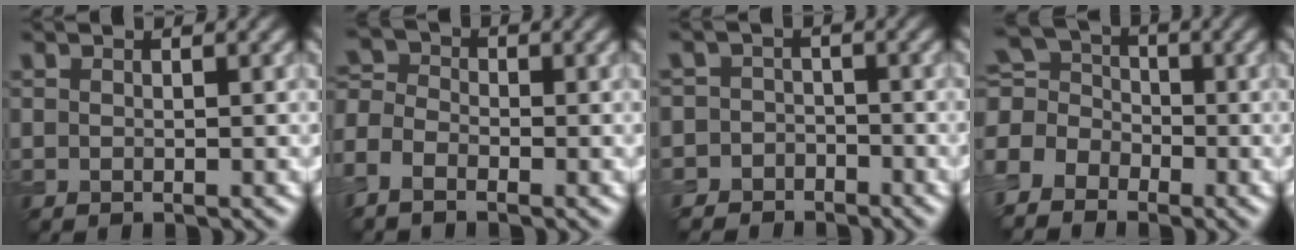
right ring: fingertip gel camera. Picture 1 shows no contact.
{"total": 3.9, "force": [-2.3, 2.4, 2.1], "torque": [-0.044, 0.004, -0.050]}
{"total": 4.1, "force": [-2.3, 3.4, -0.5], "torque": [0.057, 0.004, -0.056]}
{"total": 5.2, "force": [-2.3, 4.1, 2.3], "torque": [-0.050, 0.005, -0.048]}